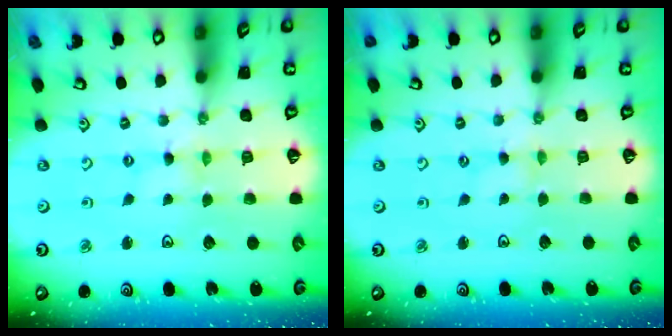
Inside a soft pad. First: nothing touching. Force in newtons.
{"total": 0.0}